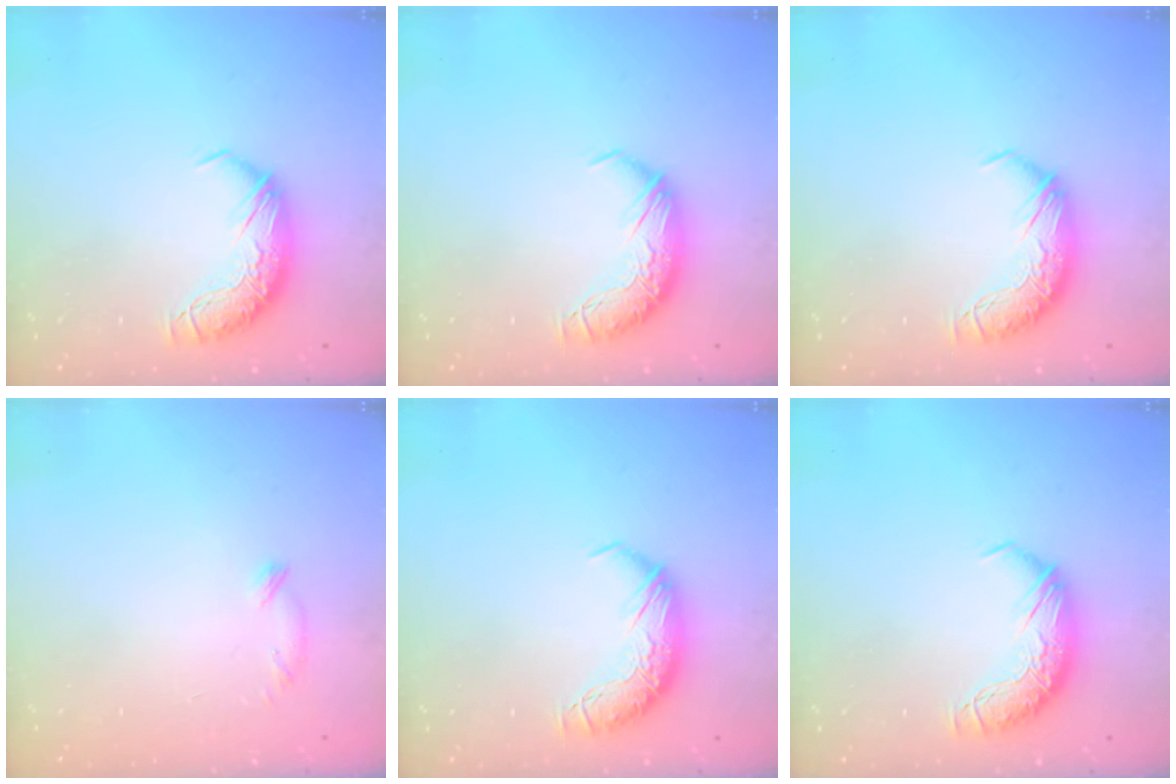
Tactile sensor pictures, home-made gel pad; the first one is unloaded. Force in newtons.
{"total": 0.0}
{"total": 0.0}
{"total": 6.7, "press": 6.7, "slide": 0.9}
{"total": 0.0}
{"total": 0.0}